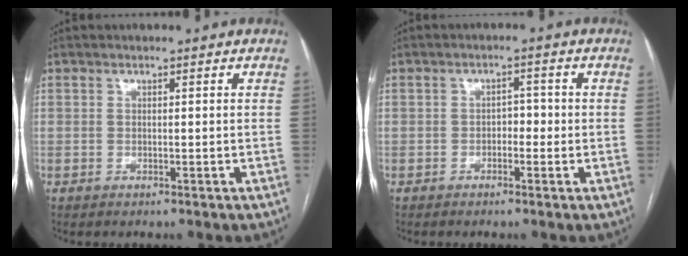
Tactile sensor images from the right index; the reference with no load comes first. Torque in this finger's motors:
{"motor_torque": [-0.01, 0.03, -0.01, 0.00]}